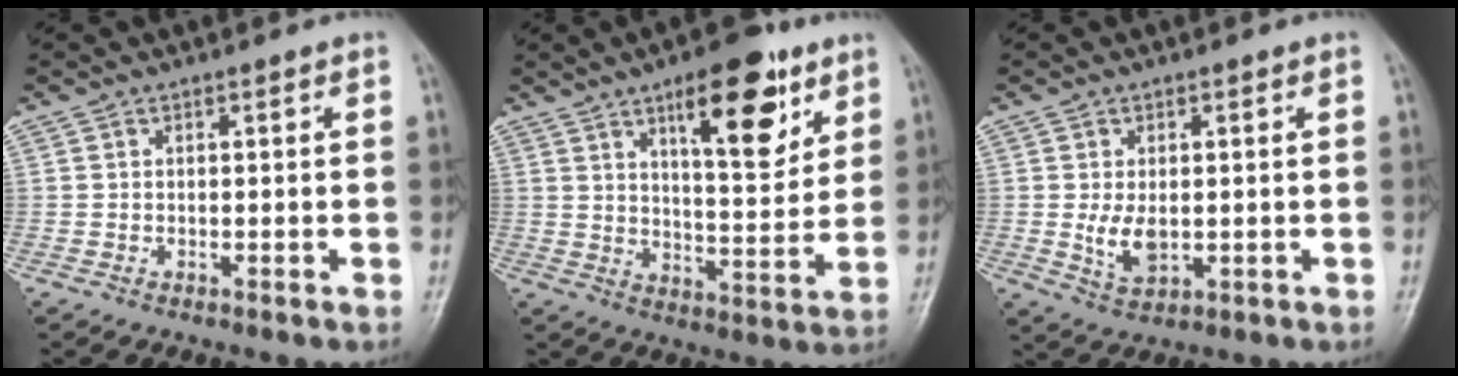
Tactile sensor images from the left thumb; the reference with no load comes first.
{"total": 15.7, "force": [8.3, 5.9, 11.9], "torque": [-0.138, -0.041, 0.125]}
{"total": 5.3, "force": [-0.1, 3.4, 4.2], "torque": [-0.068, -0.012, 0.005]}